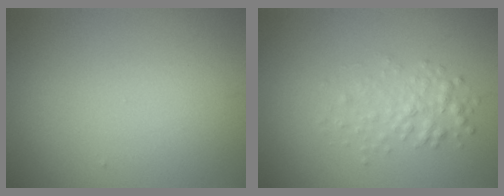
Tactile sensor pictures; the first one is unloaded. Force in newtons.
{"total": 2.1, "press": 2.1, "slide": 0.0}